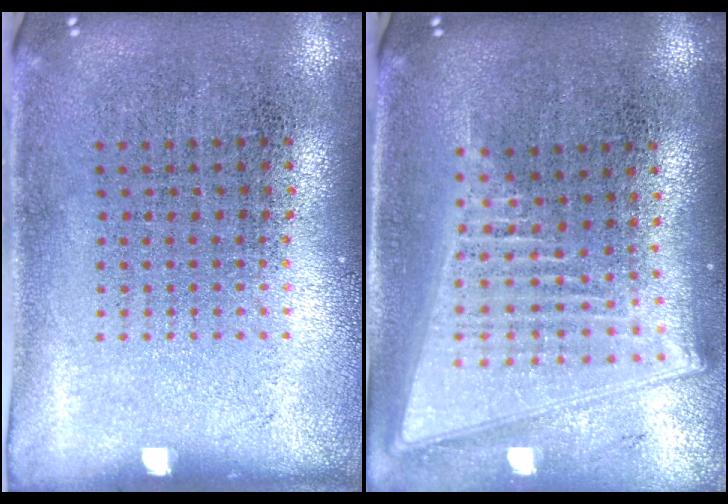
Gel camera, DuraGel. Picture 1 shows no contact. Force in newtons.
{"total": 2.1, "press": 1.7, "slide": 1.1}